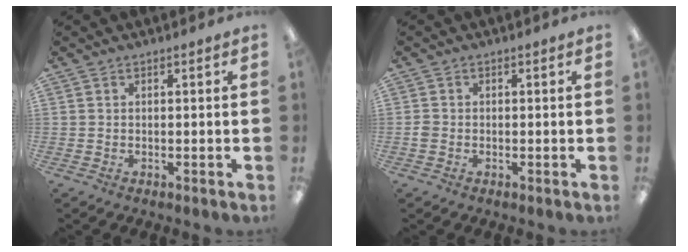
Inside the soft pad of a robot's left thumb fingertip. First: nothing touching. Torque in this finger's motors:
{"motor_torque": [0.00, 0.00, 0.01, -0.03, 0.00]}